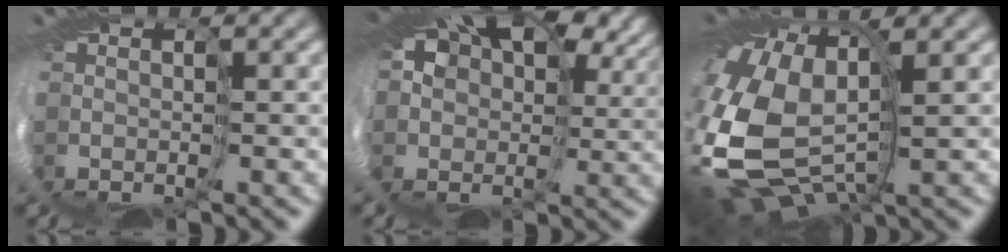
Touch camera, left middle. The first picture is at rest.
{"total": 12.6, "force": [4.4, 9.3, 7.4], "torque": [-0.155, 0.017, 0.077]}
{"total": 12.2, "force": [-1.6, 7.8, 9.3], "torque": [-0.258, -0.024, -0.022]}